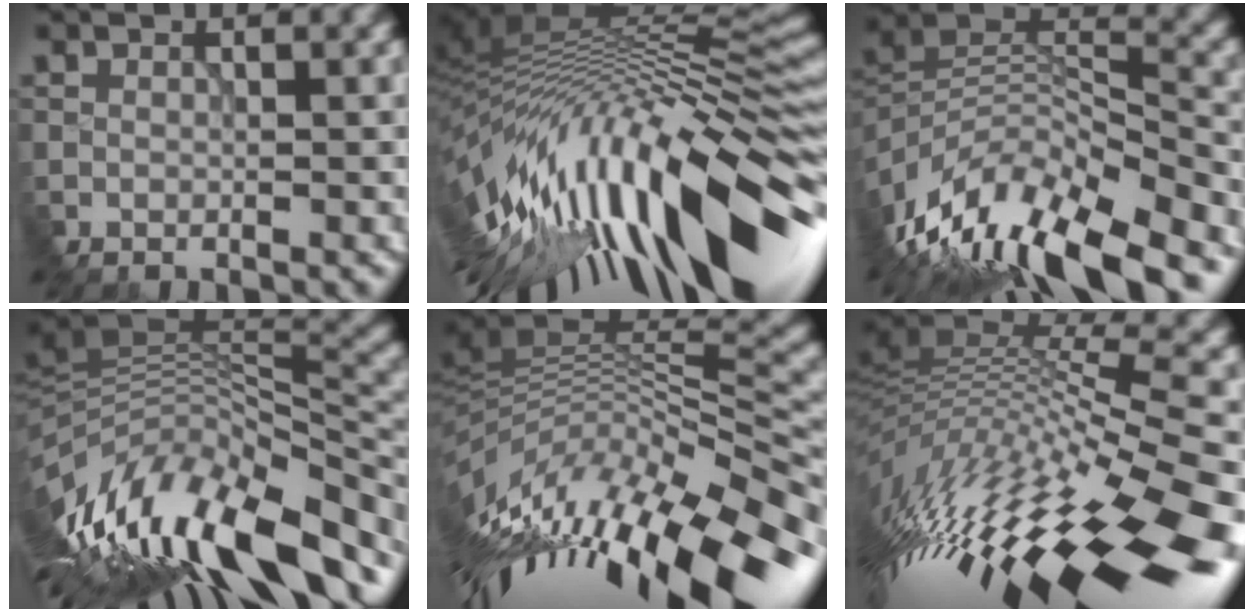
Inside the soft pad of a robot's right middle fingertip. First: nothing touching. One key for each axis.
{"total": 14.4, "fx": -1.9, "fy": 4.8, "fz": 13.4, "tx": -0.243, "ty": 0.007, "tz": -0.034}
{"total": 11.8, "fx": -7.4, "fy": 4.0, "fz": 8.3, "tx": -0.188, "ty": 0.014, "tz": -0.130}
{"total": 13.7, "fx": -4.5, "fy": 5.1, "fz": 11.9, "tx": -0.238, "ty": 0.005, "tz": -0.083}
{"total": 13.6, "fx": -5.6, "fy": 4.9, "fz": 11.4, "tx": -0.226, "ty": 0.015, "tz": -0.096}
{"total": 14.4, "fx": -3.1, "fy": 4.4, "fz": 13.4, "tx": -0.235, "ty": -0.013, "tz": -0.037}